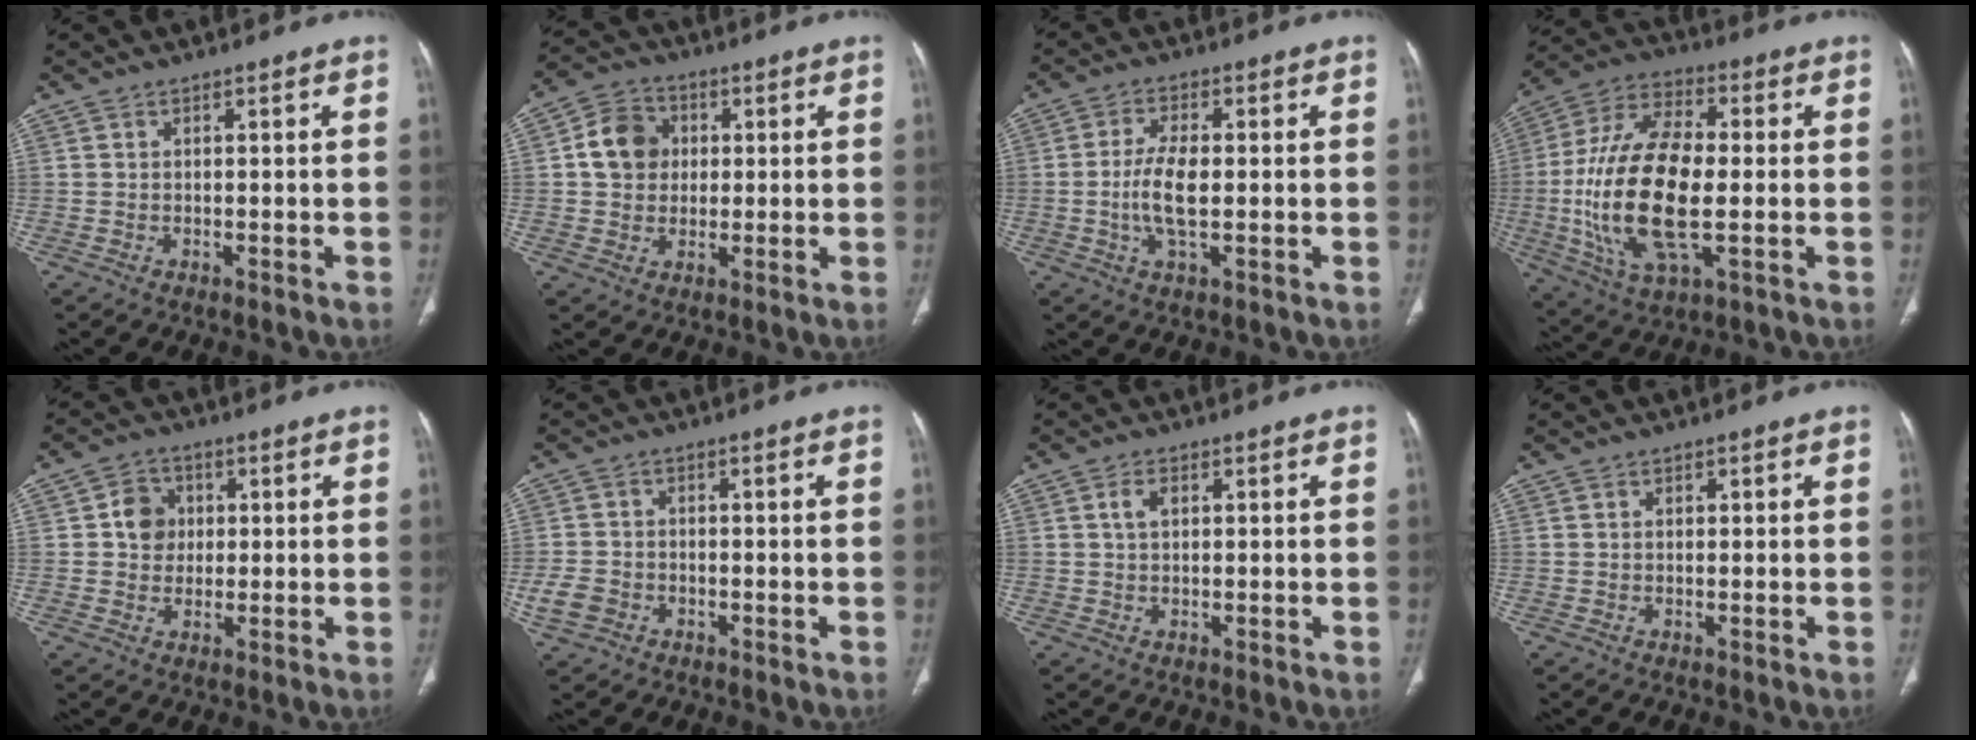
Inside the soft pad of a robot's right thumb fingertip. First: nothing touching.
{"total": 8.7, "force": [1.2, 7.5, 4.3], "torque": [-0.054, 0.007, 0.013]}
{"total": 7.0, "force": [-0.5, 2.8, 6.4], "torque": [-0.135, 0.001, -0.012]}
{"total": 21.7, "force": [-1.9, 9.9, 19.2], "torque": [-0.394, 0.010, -0.032]}
{"total": 5.7, "force": [0.9, 5.1, 2.5], "torque": [-0.014, 0.003, 0.010]}
{"total": 4.4, "force": [-1.7, 3.6, 2.0], "torque": [-0.042, 0.014, -0.029]}
{"total": 2.5, "force": [0.7, 1.5, 1.8], "torque": [-0.032, 0.004, 0.012]}
{"total": 0.7, "force": [0.2, 0.5, 0.4], "torque": [-0.004, 0.000, 0.004]}